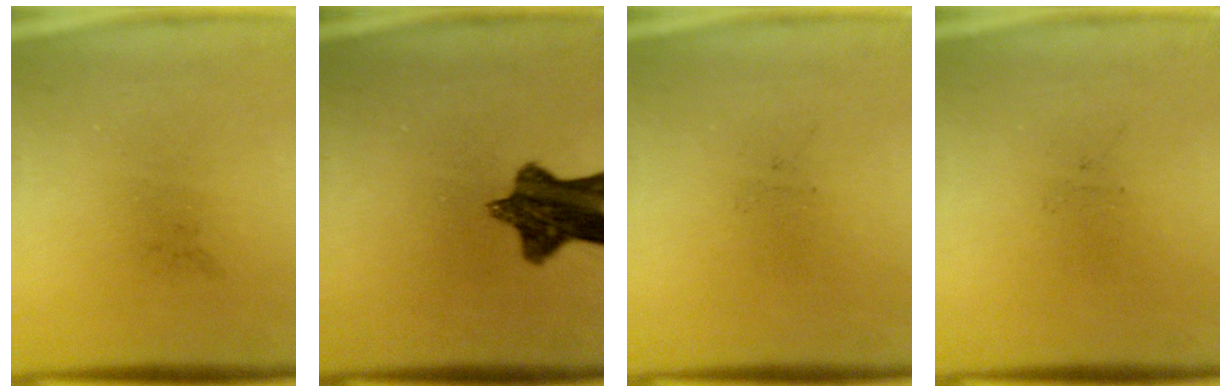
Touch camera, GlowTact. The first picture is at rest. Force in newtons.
{"total": 9.8}
{"total": 0.0}
{"total": 0.0}